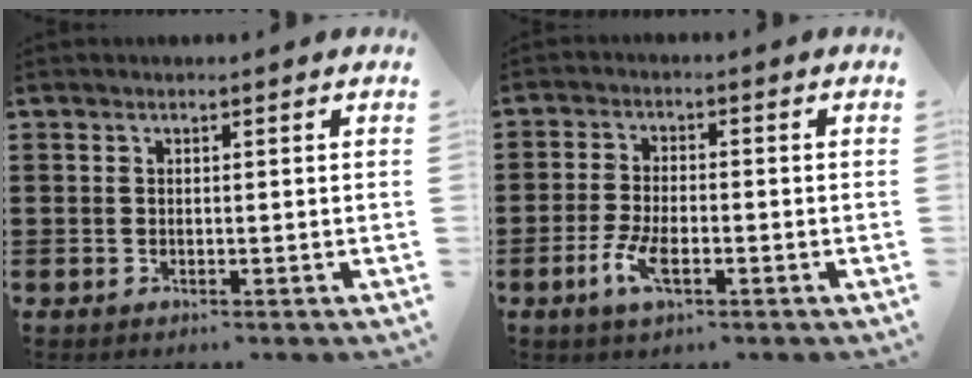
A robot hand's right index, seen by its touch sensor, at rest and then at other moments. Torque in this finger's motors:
{"motor_torque": [2.14, 0.00, 0.13, 0.05]}